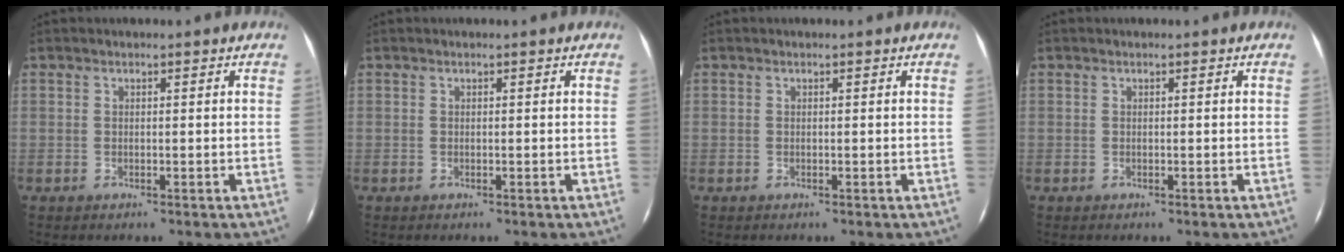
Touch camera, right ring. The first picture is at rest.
{"total": 0.0}
{"total": 0.0}
{"total": 0.0}